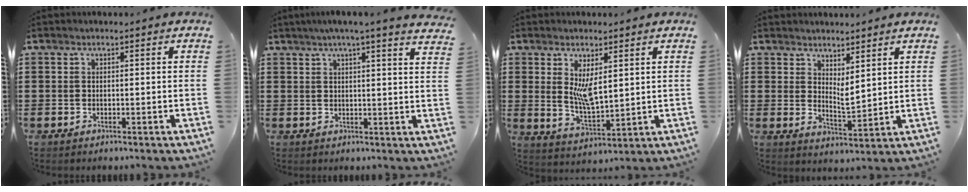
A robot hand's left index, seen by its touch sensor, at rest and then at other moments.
{"total": 3.9, "force": [3.2, -0.7, 2.1], "torque": [-0.051, -0.009, 0.055]}
{"total": 5.8, "force": [2.1, 2.4, 4.8], "torque": [-0.098, -0.008, 0.035]}
{"total": 3.5, "force": [2.6, 1.2, 2.0], "torque": [-0.037, -0.013, 0.045]}